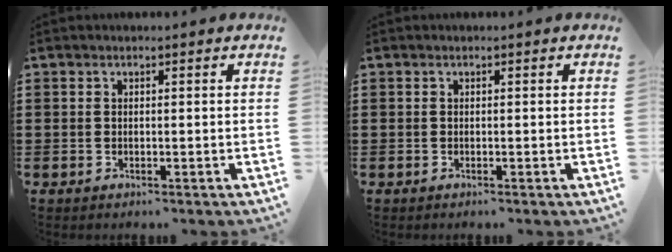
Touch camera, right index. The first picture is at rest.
{"total": 0.0}